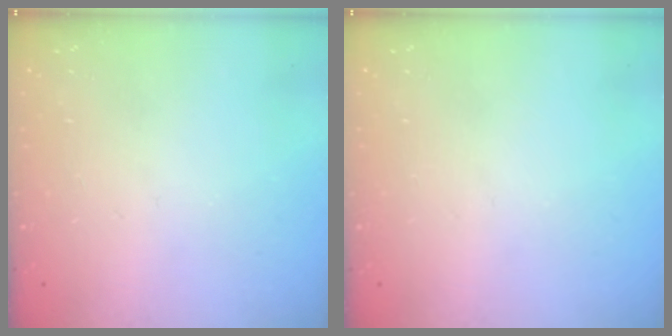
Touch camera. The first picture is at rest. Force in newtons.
{"total": 0.0}